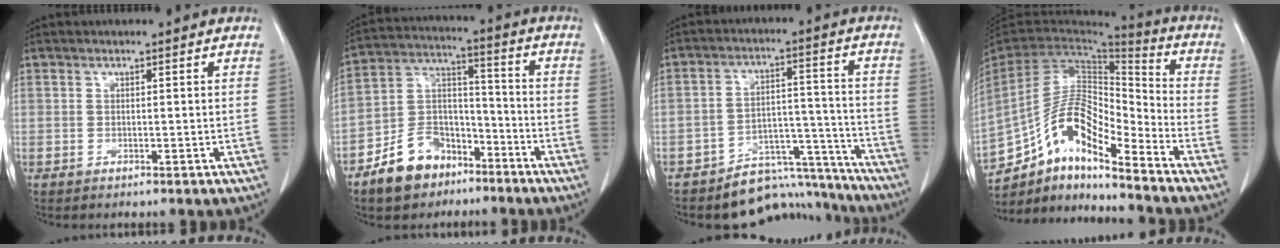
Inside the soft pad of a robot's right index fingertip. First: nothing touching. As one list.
[{"total": 11.2, "force": [-7.4, 7.1, 4.4], "torque": [-0.090, 0.024, -0.133]}, {"total": 11.4, "force": [-10.6, 4.0, 0.1], "torque": [0.029, 0.065, -0.152]}, {"total": 14.9, "force": [-10.5, 3.8, 9.8], "torque": [-0.188, 0.031, -0.190]}]